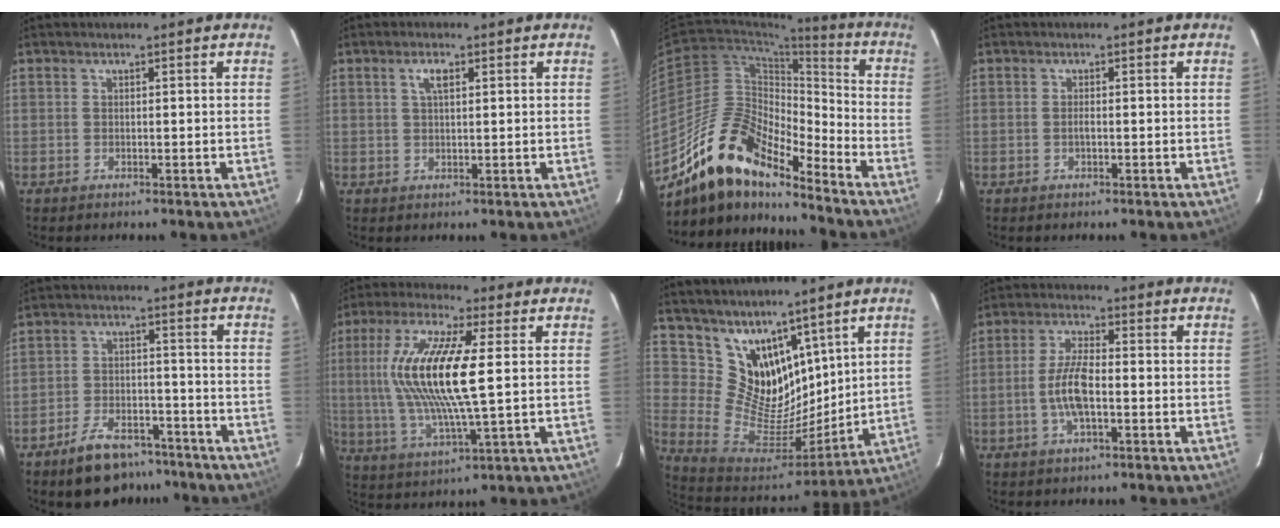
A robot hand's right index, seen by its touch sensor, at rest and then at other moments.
{"total": 2.5, "force": [1.0, 0.9, 2.1], "torque": [-0.041, 0.006, 0.019]}
{"total": 17.4, "force": [-13.8, 5.4, 9.1], "torque": [-0.164, 0.004, -0.263]}
{"total": 0.8, "force": [-0.3, 0.2, 0.7], "torque": [-0.016, -0.001, -0.004]}
{"total": 11.2, "force": [-8.5, 5.6, 4.7], "torque": [-0.105, 0.018, -0.118]}
{"total": 17.3, "force": [2.2, 3.4, 16.8], "torque": [-0.328, 0.001, 0.042]}
{"total": 14.5, "force": [10.2, 8.8, 5.1], "torque": [-0.099, -0.011, 0.212]}
{"total": 7.2, "force": [-1.7, 2.4, 6.6], "torque": [-0.137, 0.003, -0.033]}